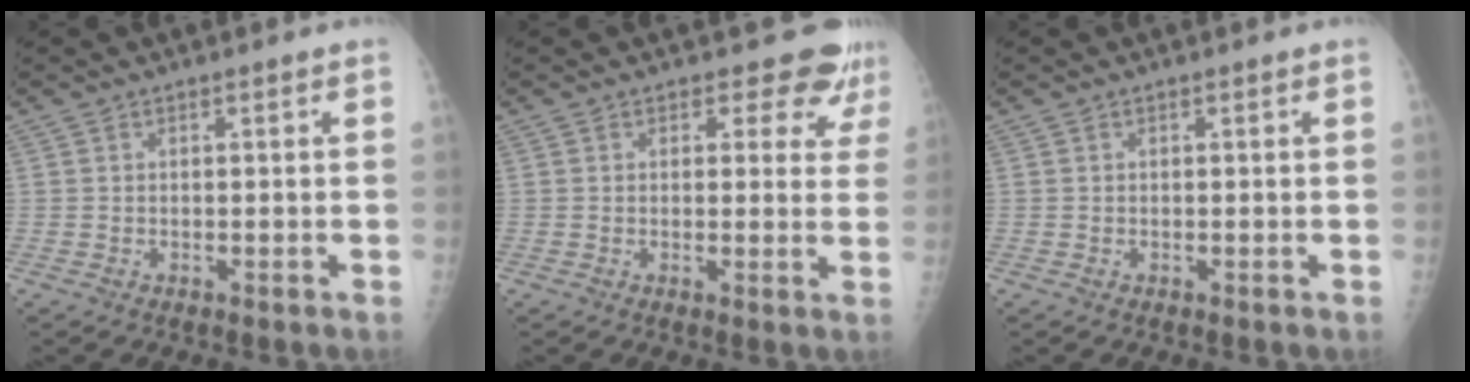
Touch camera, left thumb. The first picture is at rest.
{"total": 6.6, "force": [5.5, 3.3, 1.4], "torque": [0.025, -0.029, 0.045]}
{"total": 0.0}